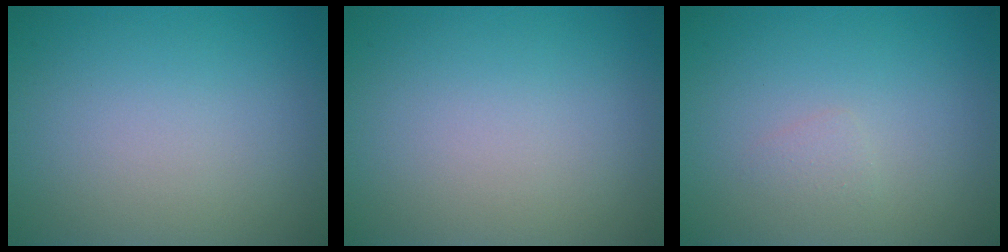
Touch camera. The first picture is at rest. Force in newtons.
{"total": 0.0}
{"total": 0.7, "press": 0.7, "slide": 0.0}